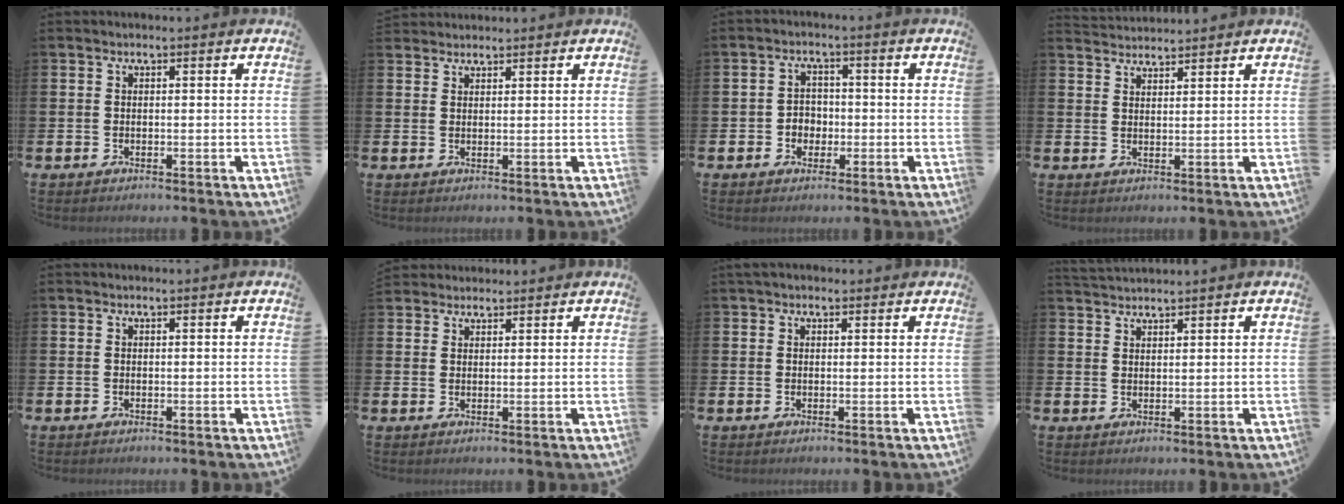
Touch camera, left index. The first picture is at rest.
{"total": 1.9, "force": [1.8, 0.4, -0.2], "torque": [0.007, -0.006, 0.034]}
{"total": 2.7, "force": [-0.8, 2.4, 0.9], "torque": [-0.017, 0.005, -0.022]}
{"total": 0.9, "force": [0.9, 0.0, -0.1], "torque": [0.001, 0.001, 0.018]}
{"total": 0.0}
{"total": 2.4, "force": [2.3, 0.7, -0.3], "torque": [-0.002, -0.006, 0.044]}
{"total": 1.3, "force": [1.1, 0.7, 0.4], "torque": [0.006, 0.001, 0.017]}
{"total": 2.1, "force": [2.1, 0.1, 0.0], "torque": [-0.005, -0.008, 0.040]}